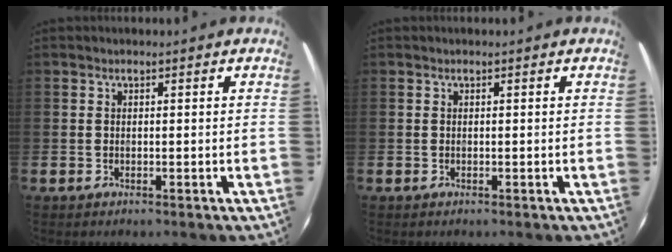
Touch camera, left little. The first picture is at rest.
{"total": 0.0}